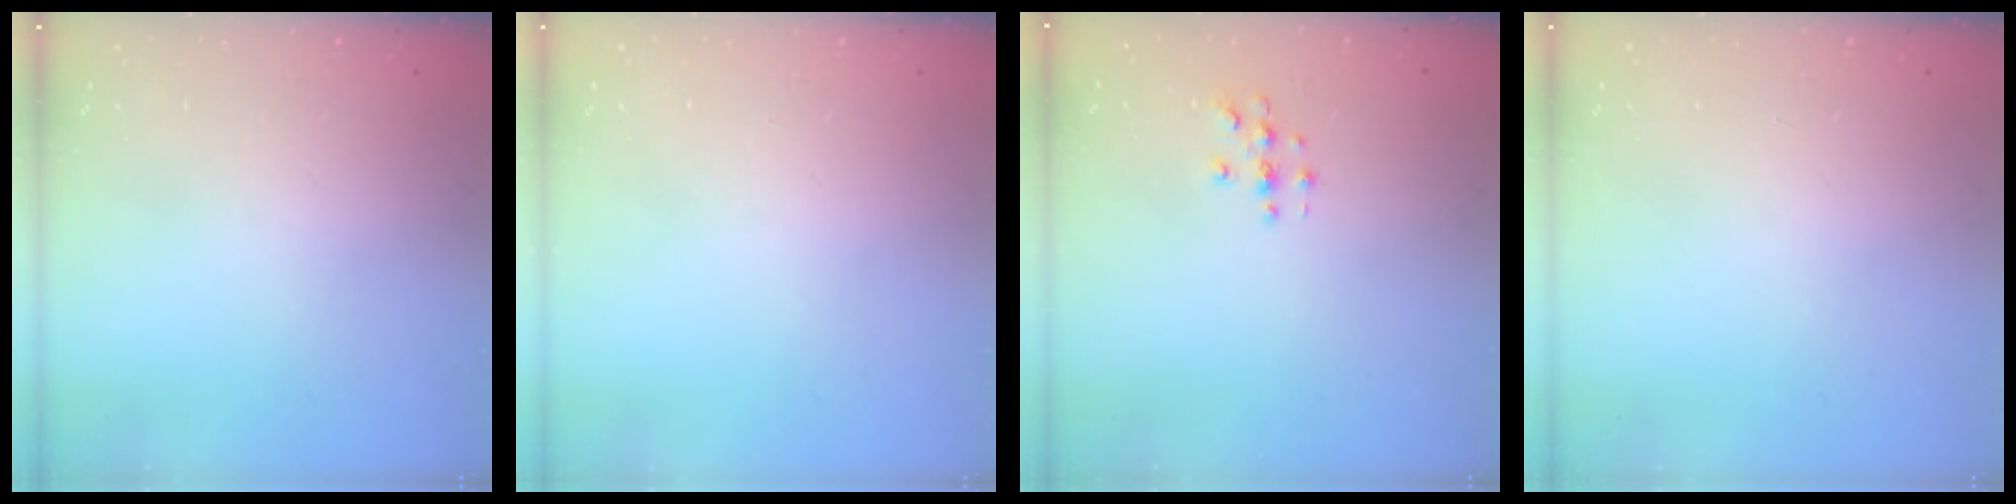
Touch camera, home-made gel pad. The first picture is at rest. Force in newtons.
{"total": 0.0}
{"total": 2.9, "press": 2.9, "slide": 0.3}
{"total": 0.0}